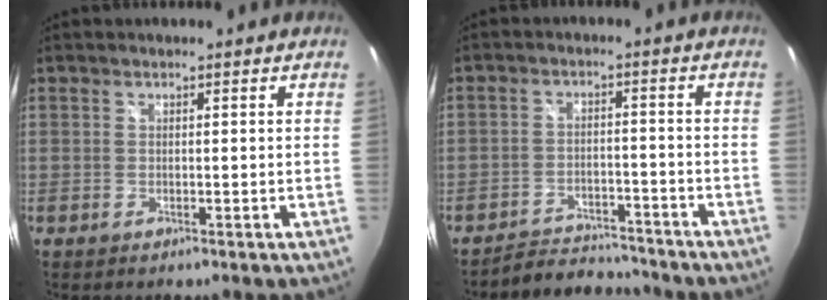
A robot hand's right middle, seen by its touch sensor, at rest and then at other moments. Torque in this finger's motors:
{"motor_torque": [-0.12, -0.49, -0.61, -0.21]}